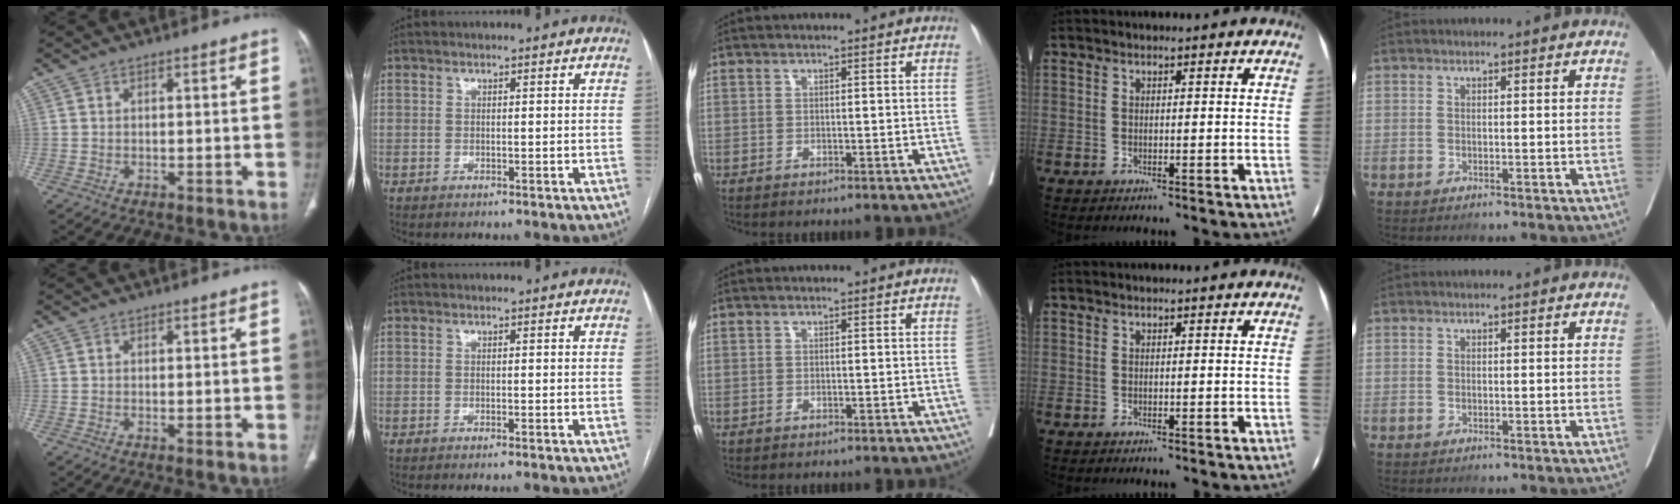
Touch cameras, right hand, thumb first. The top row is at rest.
{"thumb": {"total": 0.9, "force": [-0.1, 0.2, 0.9], "torque": [-0.019, -0.006, 0.001]}, "index": {"total": 1.0, "force": [-0.7, -0.2, 0.6], "torque": [-0.012, 0.001, -0.012]}}